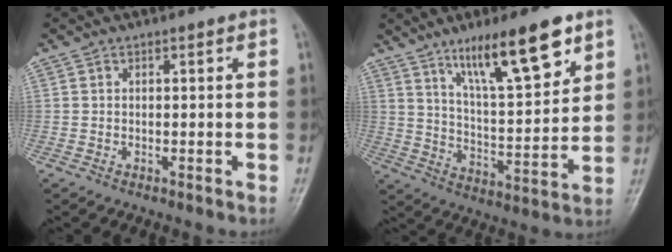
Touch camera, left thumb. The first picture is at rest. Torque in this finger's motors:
{"motor_torque": [0.54, 0.51, 1.41, -1.36, 0.23]}